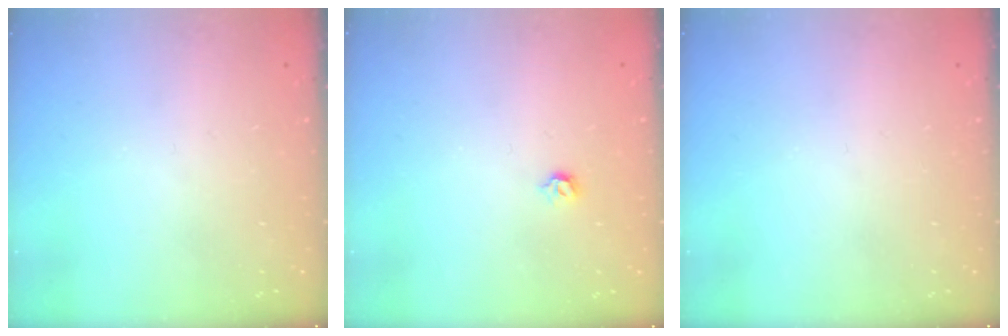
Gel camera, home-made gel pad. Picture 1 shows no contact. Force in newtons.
{"total": 3.1, "press": 3.0, "slide": 0.8}
{"total": 0.0}